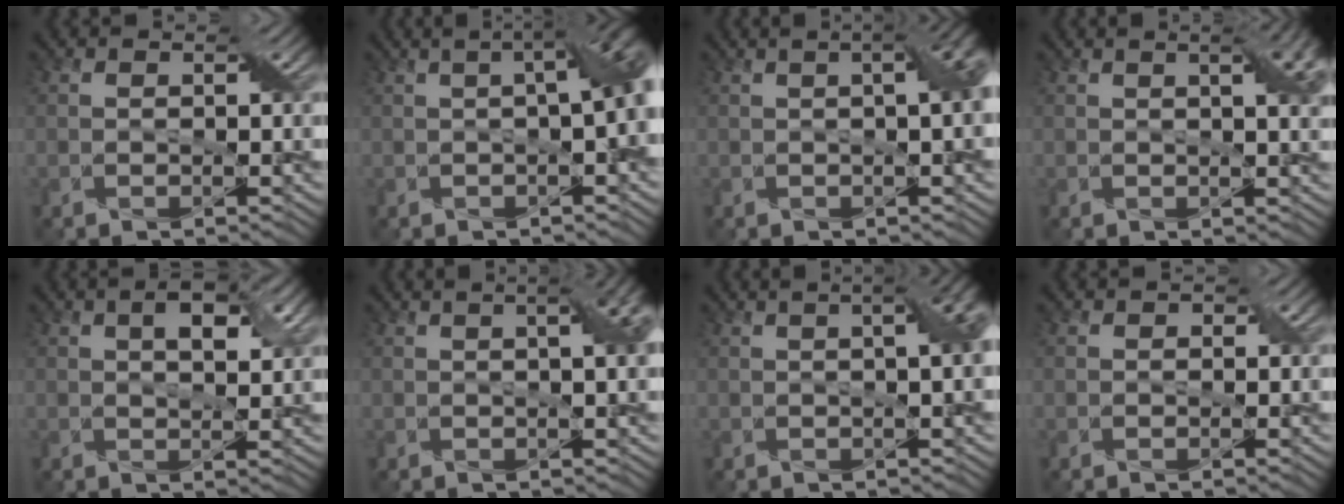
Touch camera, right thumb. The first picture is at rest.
{"total": 10.3, "force": [0.5, 4.2, 9.3], "torque": [-0.078, 0.033, -0.015]}
{"total": 7.6, "force": [0.9, 3.0, 6.9], "torque": [-0.047, 0.035, -0.005]}
{"total": 5.8, "force": [1.9, 2.1, 5.0], "torque": [-0.040, 0.012, 0.016]}
{"total": 4.6, "force": [1.7, 2.1, 3.7], "torque": [-0.062, 0.000, 0.029]}
{"total": 5.5, "force": [1.1, 2.1, 4.9], "torque": [-0.032, 0.023, 0.003]}
{"total": 6.7, "force": [0.8, 2.6, 6.1], "torque": [-0.040, 0.029, -0.003]}
{"total": 0.7, "force": [0.1, 0.7, 0.3], "torque": [0.000, -0.004, 0.003]}